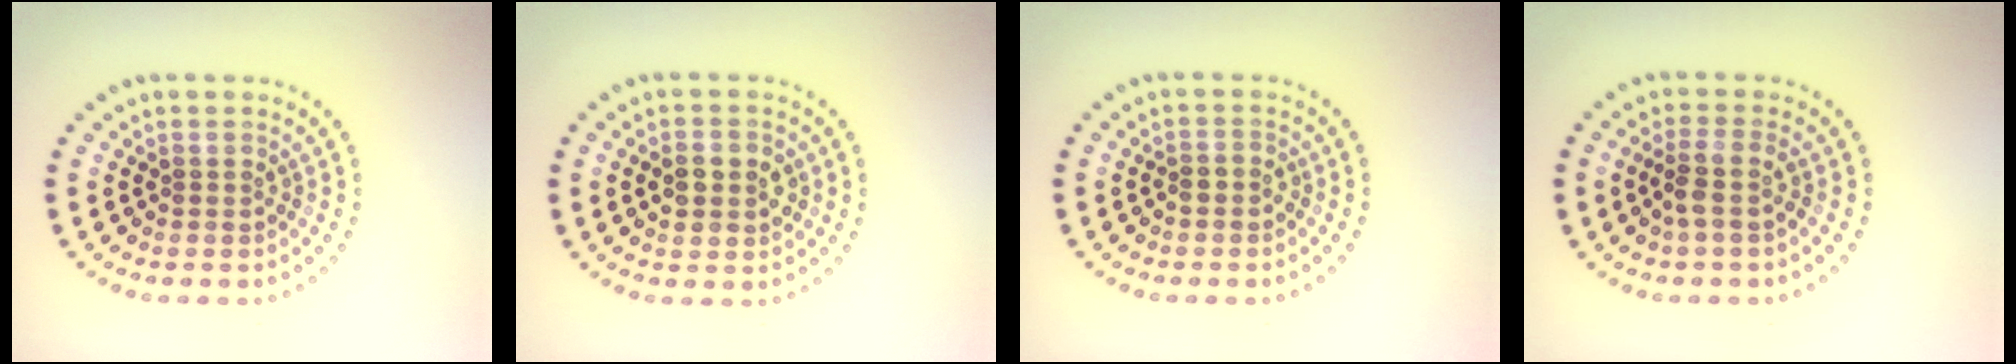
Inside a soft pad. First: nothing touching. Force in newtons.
{"total": 2.7, "press": 2.7, "slide": 0.1}
{"total": 0.8, "press": 0.6, "slide": 0.5}
{"total": 2.0, "press": 1.6, "slide": 1.2}